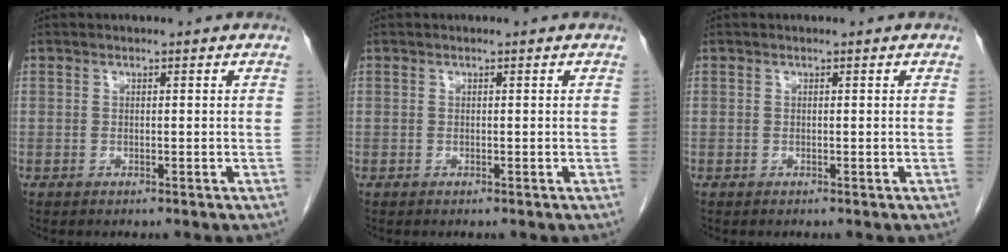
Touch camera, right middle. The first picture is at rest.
{"total": 0.0}
{"total": 0.0}